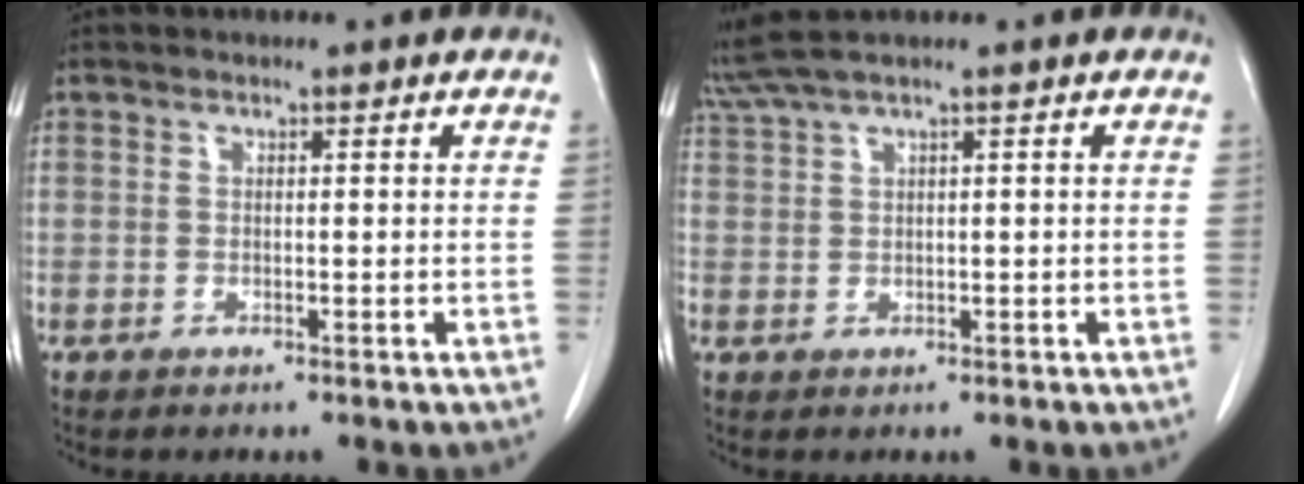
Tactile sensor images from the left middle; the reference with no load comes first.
{"total": 3.5, "force": [2.7, -0.4, 2.2], "torque": [-0.061, 0.028, 0.061]}